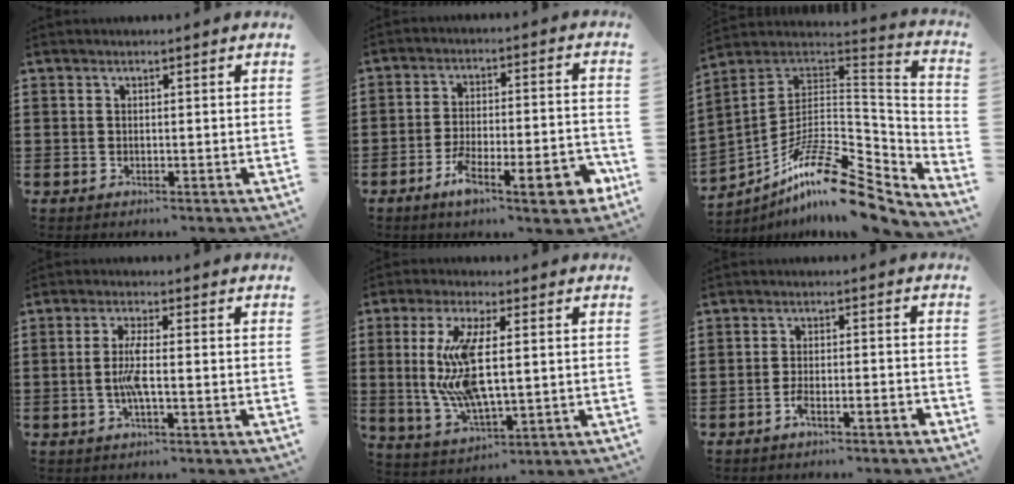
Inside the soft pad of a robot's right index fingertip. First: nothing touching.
{"total": 11.2, "force": [-5.6, 2.8, 9.3], "torque": [-0.149, 0.008, -0.095]}
{"total": 14.1, "force": [-9.4, 4.0, 9.7], "torque": [-0.158, 0.008, -0.177]}
{"total": 4.2, "force": [-0.9, 0.5, 4.1], "torque": [-0.097, -0.010, -0.024]}
{"total": 11.3, "force": [1.0, 3.8, 10.5], "torque": [-0.243, -0.016, 0.009]}
{"total": 3.4, "force": [-2.7, 0.1, 2.1], "torque": [-0.046, 0.000, -0.055]}